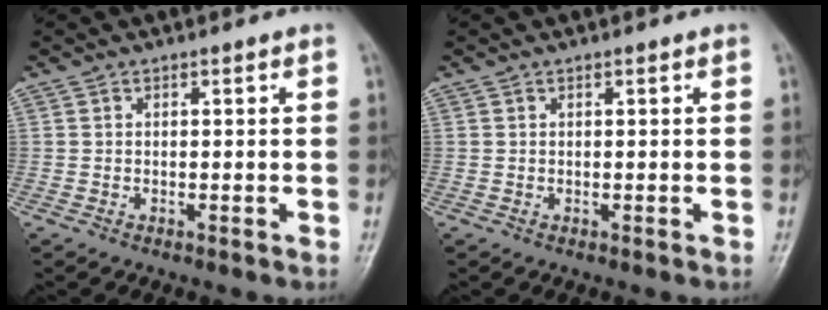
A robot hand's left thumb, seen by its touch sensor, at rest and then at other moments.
{"total": 0.0}